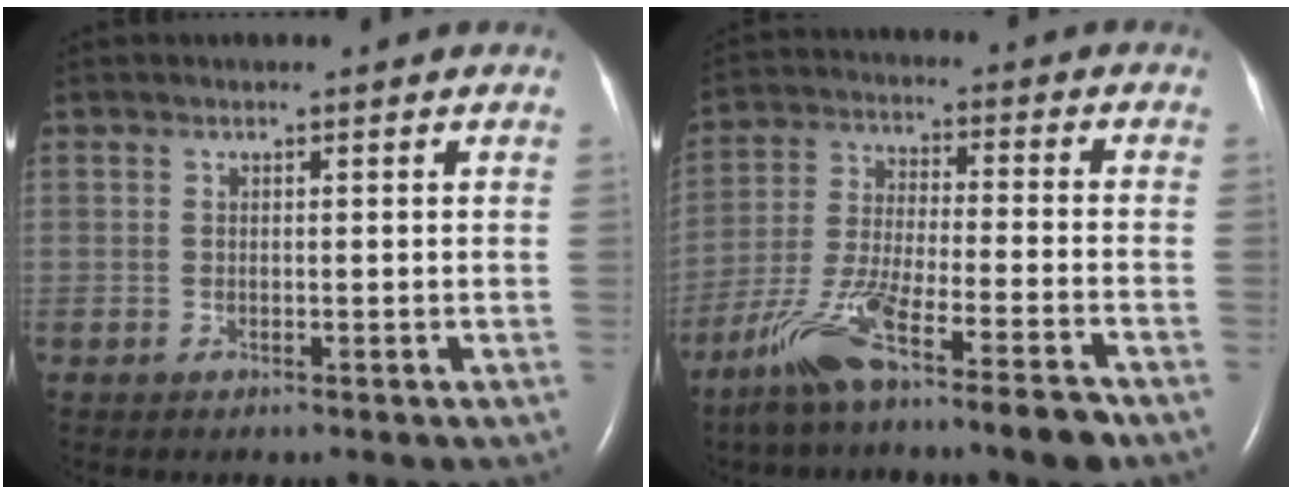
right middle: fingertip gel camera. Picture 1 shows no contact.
{"total": 12.9, "force": [-9.0, 0.5, 9.2], "torque": [-0.181, -0.027, -0.164]}